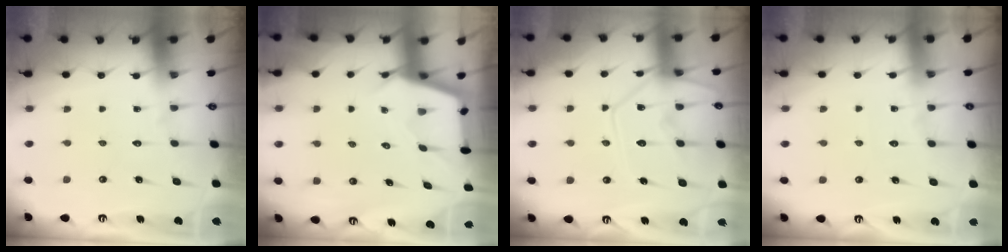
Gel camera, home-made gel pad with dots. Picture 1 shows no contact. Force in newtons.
{"total": 2.7, "press": 2.7, "slide": 0.3}
{"total": 12.7, "press": 12.7, "slide": 1.2}
{"total": 3.8, "press": 3.8, "slide": 0.5}